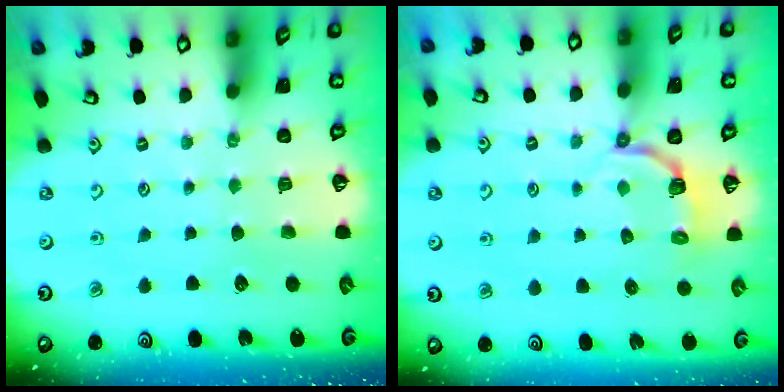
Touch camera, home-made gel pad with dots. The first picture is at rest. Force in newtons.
{"total": 3.7, "press": 2.0, "slide": 3.1}